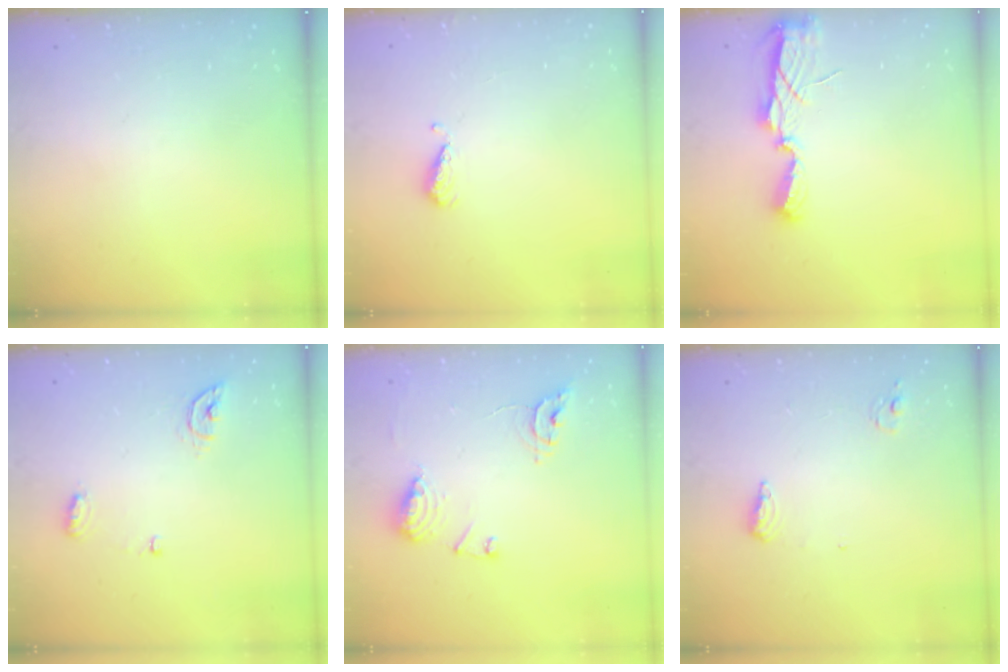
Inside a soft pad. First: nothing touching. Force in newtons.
{"total": 4.8, "press": 4.7, "slide": 0.9}
{"total": 7.1, "press": 7.1, "slide": 0.5}
{"total": 5.5, "press": 5.5, "slide": 0.5}
{"total": 12.1, "press": 12.0, "slide": 1.2}
{"total": 6.3, "press": 6.1, "slide": 1.6}